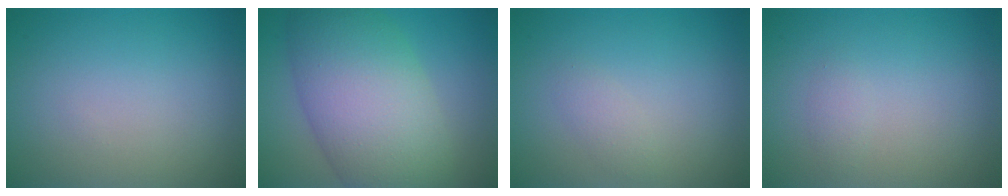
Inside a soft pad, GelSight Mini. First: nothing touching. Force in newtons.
{"total": 11.0, "press": 11.0, "slide": 0.3}
{"total": 1.1, "press": 1.1, "slide": 0.0}
{"total": 0.8, "press": 0.8, "slide": 0.0}